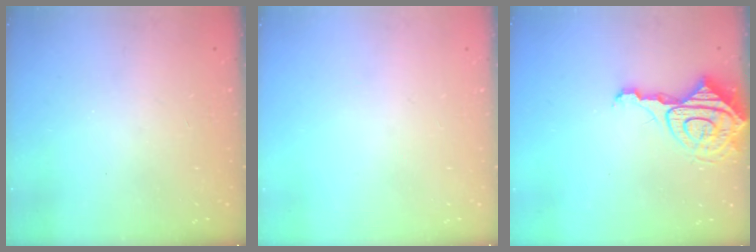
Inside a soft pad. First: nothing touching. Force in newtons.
{"total": 0.0}
{"total": 11.2, "press": 11.2, "slide": 1.3}